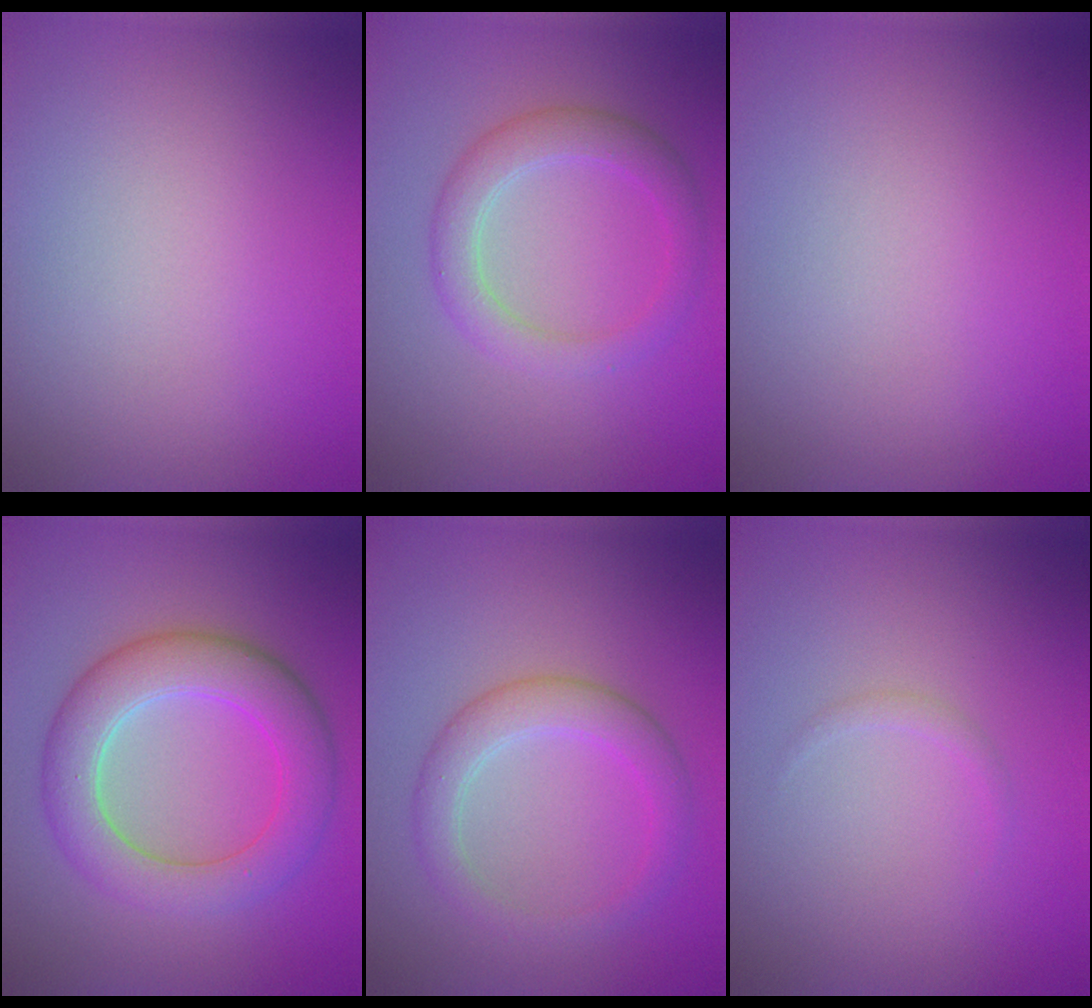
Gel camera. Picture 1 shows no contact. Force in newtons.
{"total": 3.4, "press": 3.4, "slide": 0.1}
{"total": 0.0}
{"total": 6.6, "press": 6.6, "slide": 0.1}
{"total": 3.5, "press": 3.5, "slide": 0.1}
{"total": 0.7, "press": 0.7, "slide": 0.0}